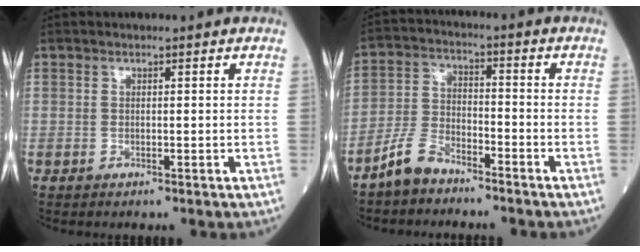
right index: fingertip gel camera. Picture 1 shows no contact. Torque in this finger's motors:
{"motor_torque": [-0.28, -0.04, -0.13, -0.10]}